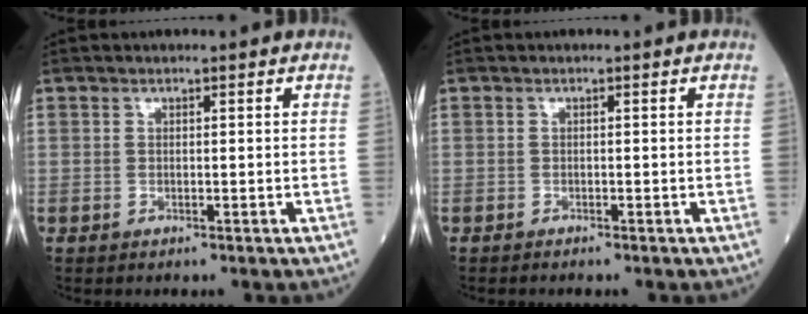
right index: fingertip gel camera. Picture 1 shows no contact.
{"total": 0.6, "force": [-0.6, 0.0, 0.2], "torque": [-0.004, -0.001, -0.011]}